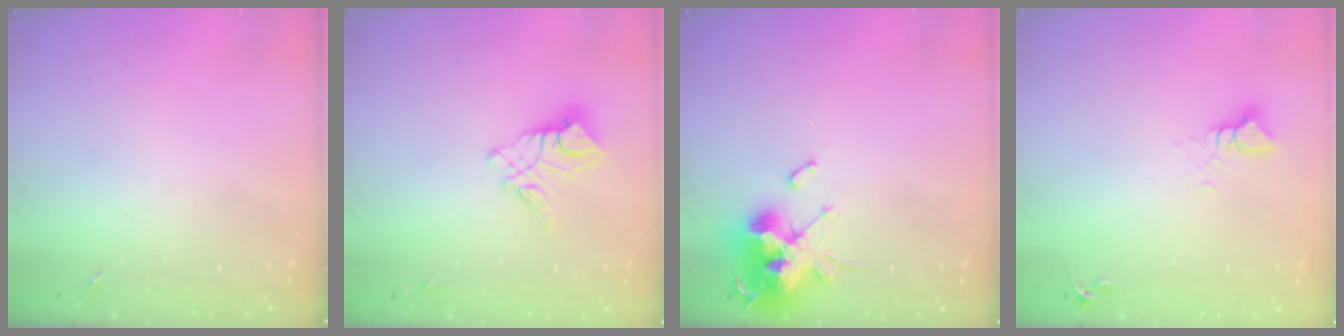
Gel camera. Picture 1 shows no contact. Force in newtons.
{"total": 11.3, "press": 11.3, "slide": 1.1}
{"total": 16.7, "press": 16.7, "slide": 0.1}
{"total": 3.3, "press": 3.3, "slide": 0.3}